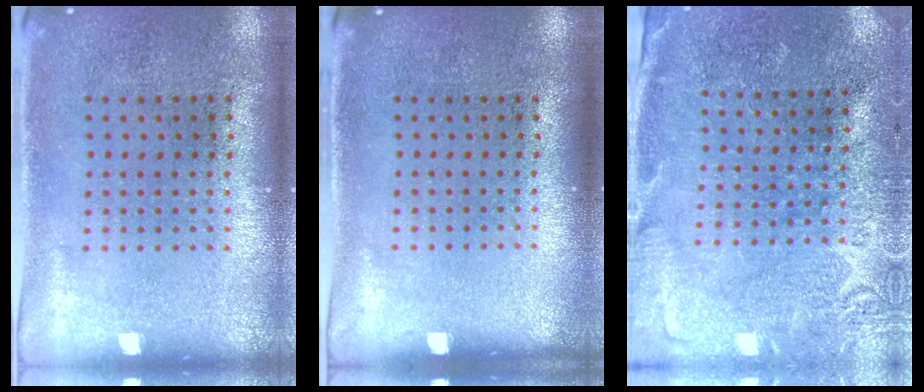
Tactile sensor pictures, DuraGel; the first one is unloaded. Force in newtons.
{"total": 0.0}
{"total": 2.8, "press": 2.8, "slide": 0.1}